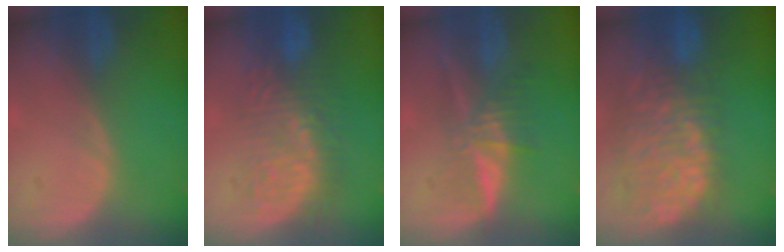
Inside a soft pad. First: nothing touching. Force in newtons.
{"total": 8.9, "press": 8.8, "slide": 1.5}
{"total": 5.9, "press": 5.6, "slide": 2.0}
{"total": 12.6, "press": 10.3, "slide": 7.2}